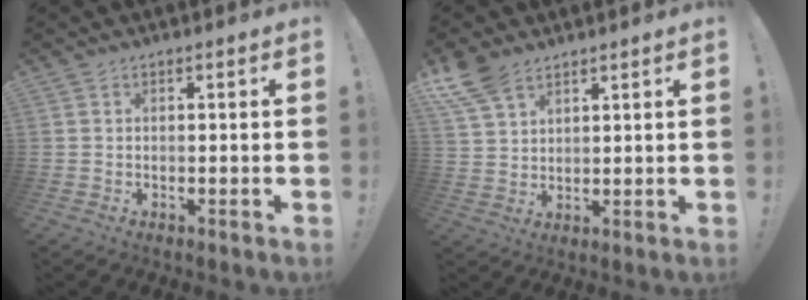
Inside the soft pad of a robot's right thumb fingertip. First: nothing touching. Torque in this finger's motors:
{"motor_torque": [-0.54, 0.67, 0.14, 0.06, 0.07]}